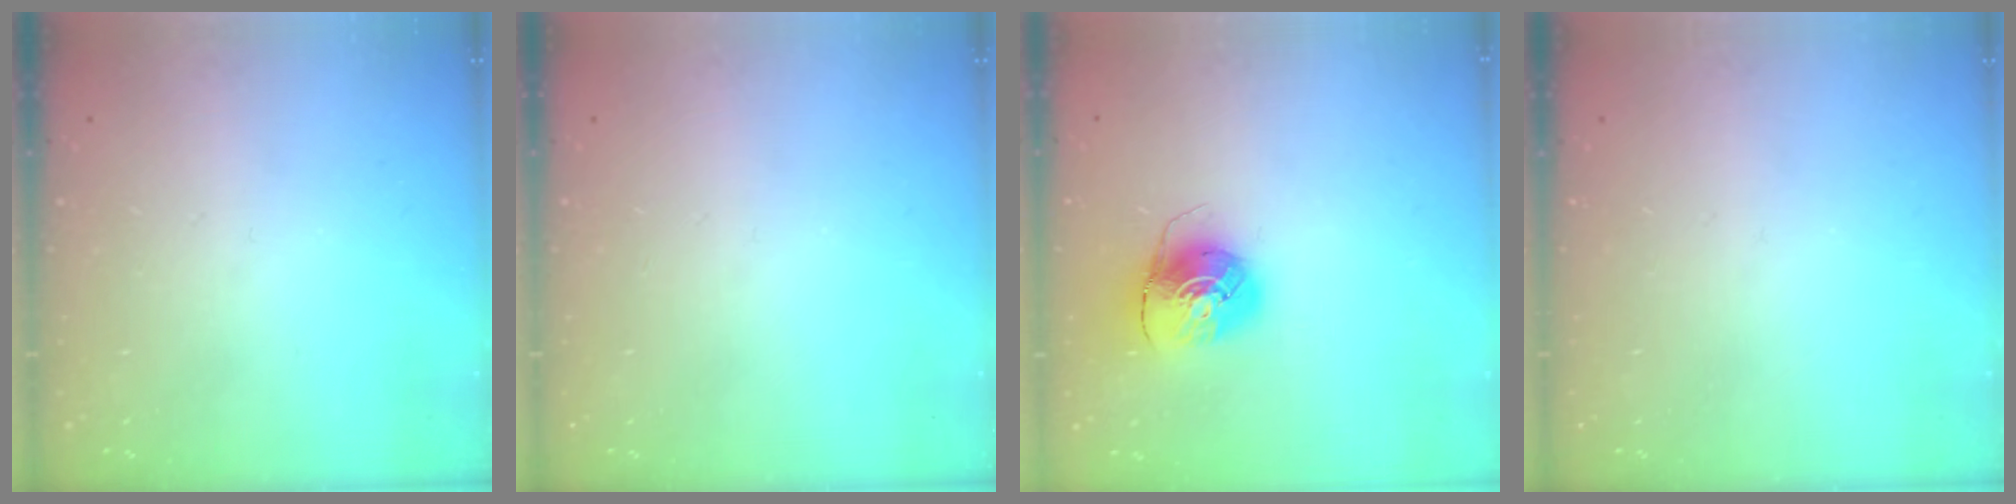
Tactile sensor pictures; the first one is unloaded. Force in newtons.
{"total": 0.0}
{"total": 10.3, "press": 10.3, "slide": 0.4}
{"total": 0.0}